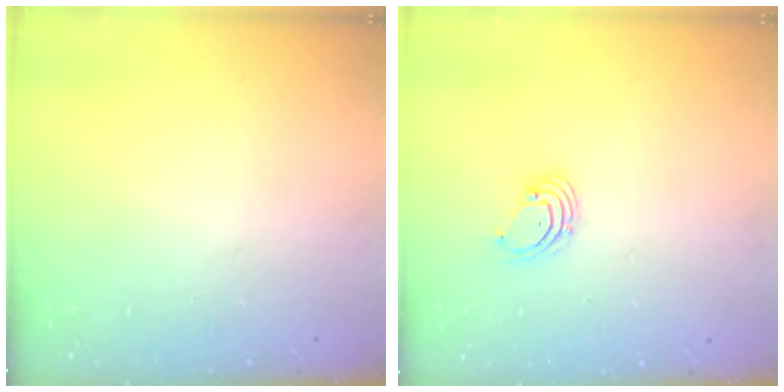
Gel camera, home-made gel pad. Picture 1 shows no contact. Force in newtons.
{"total": 1.8, "press": 1.8, "slide": 0.2}